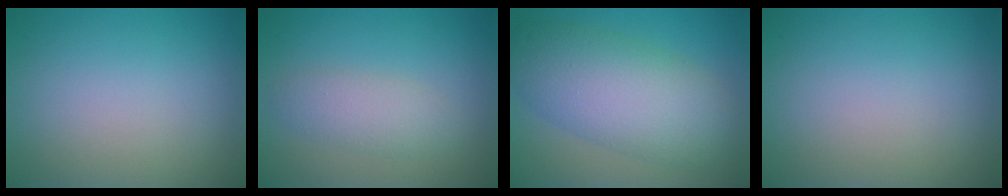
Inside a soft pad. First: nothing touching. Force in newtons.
{"total": 2.6, "press": 2.6, "slide": 0.1}
{"total": 8.2, "press": 8.2, "slide": 0.2}
{"total": 0.0}